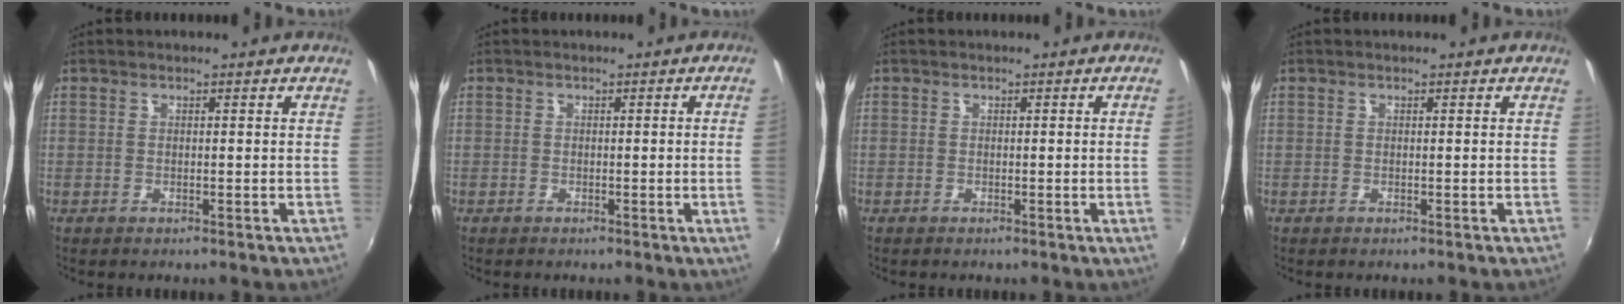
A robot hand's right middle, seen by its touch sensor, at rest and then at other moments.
{"total": 2.1, "force": [-0.1, -1.3, 1.7], "torque": [-0.024, -0.012, 0.002]}
{"total": 1.8, "force": [0.0, -1.1, 1.4], "torque": [-0.012, -0.014, 0.002]}
{"total": 0.0}